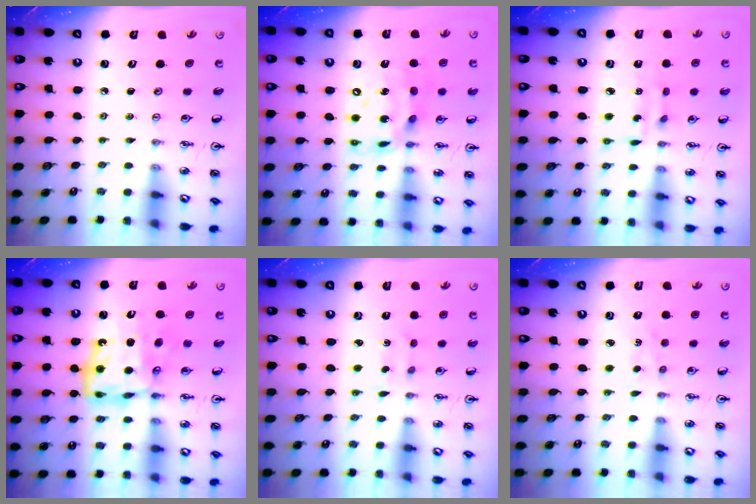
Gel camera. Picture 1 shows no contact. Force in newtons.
{"total": 16.9, "press": 16.9, "slide": 1.4}
{"total": 5.9, "press": 5.9, "slide": 0.2}
{"total": 12.4, "press": 12.3, "slide": 1.0}
{"total": 1.7, "press": 1.5, "slide": 0.7}
{"total": 3.3, "press": 3.3, "slide": 0.5}